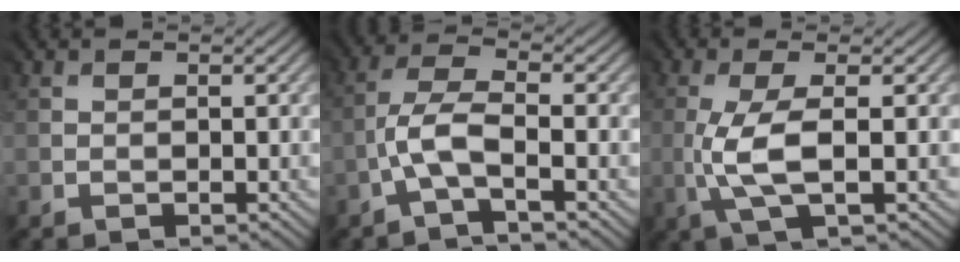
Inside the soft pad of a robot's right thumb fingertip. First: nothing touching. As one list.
[{"total": 3.4, "force": [-1.9, 0.5, 2.8], "torque": [-0.069, 0.012, -0.048]}, {"total": 4.0, "force": [-0.8, 0.7, 3.8], "torque": [-0.097, 0.003, -0.017]}]